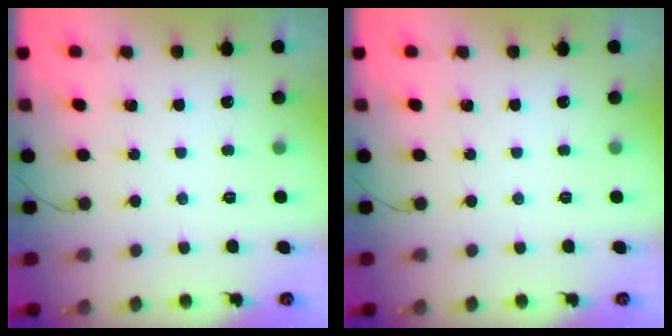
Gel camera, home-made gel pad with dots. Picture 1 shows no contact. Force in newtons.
{"total": 0.0}